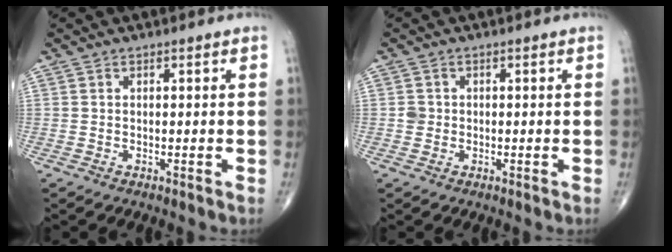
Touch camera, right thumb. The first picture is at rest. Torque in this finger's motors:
{"motor_torque": [-0.01, -0.06, 0.14, -0.15, -0.01]}